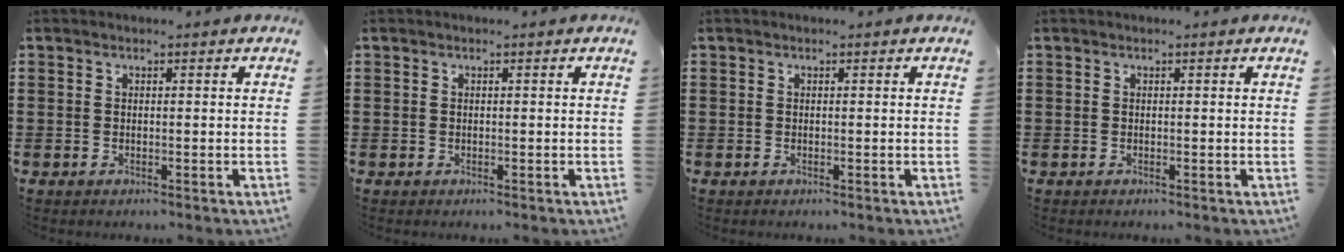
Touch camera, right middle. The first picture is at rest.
{"total": 0.0}
{"total": 0.0}
{"total": 0.0}